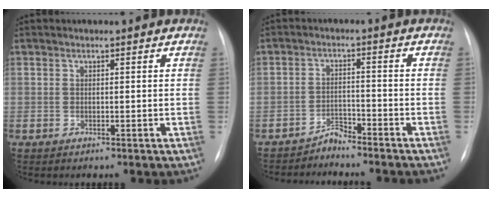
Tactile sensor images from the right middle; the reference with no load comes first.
{"total": 3.0, "force": [-3.0, 0.3, 0.0], "torque": [0.004, -0.005, -0.050]}